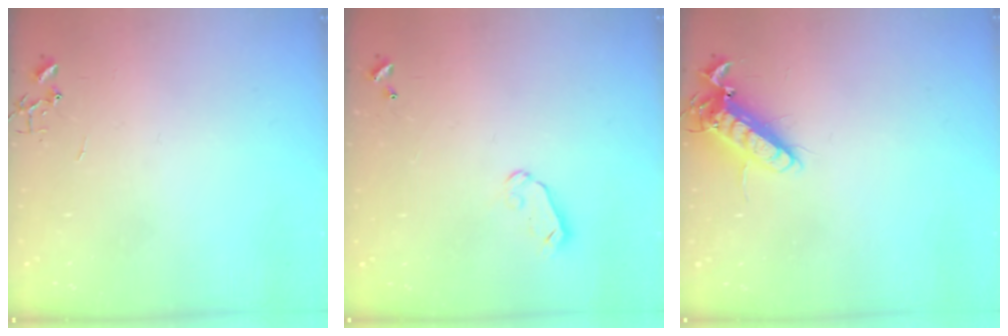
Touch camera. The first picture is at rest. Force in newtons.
{"total": 5.9, "press": 5.9, "slide": 0.6}
{"total": 12.6, "press": 12.4, "slide": 2.4}